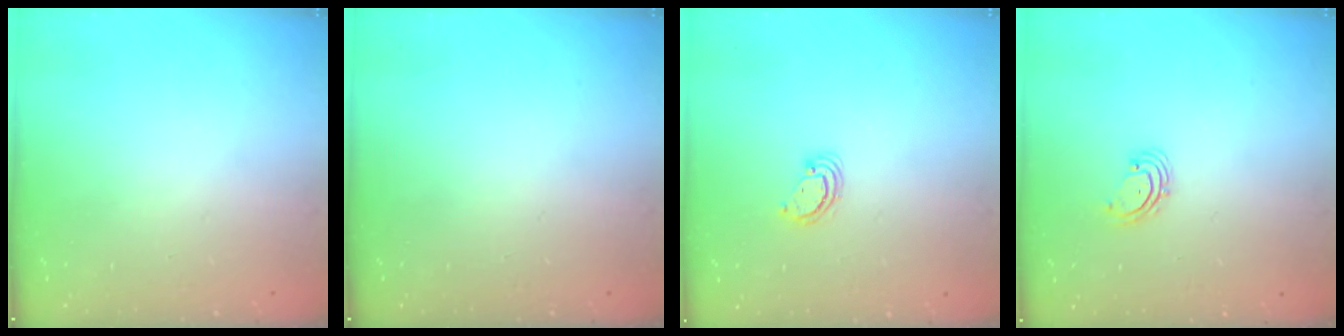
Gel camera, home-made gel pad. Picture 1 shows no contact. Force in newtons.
{"total": 0.0}
{"total": 2.9, "press": 2.9, "slide": 0.3}
{"total": 2.0, "press": 2.0, "slide": 0.4}